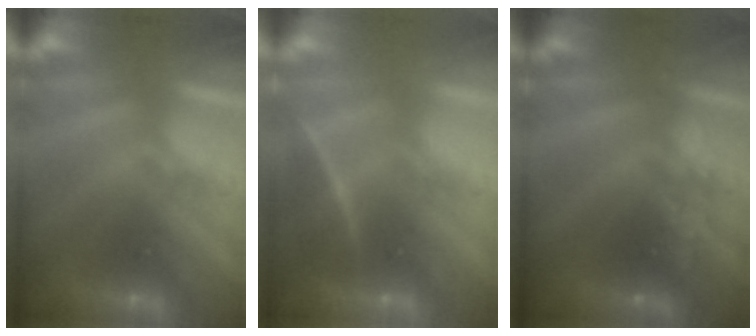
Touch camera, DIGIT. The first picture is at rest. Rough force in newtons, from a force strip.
{"total": 1.8}
{"total": 2.5}